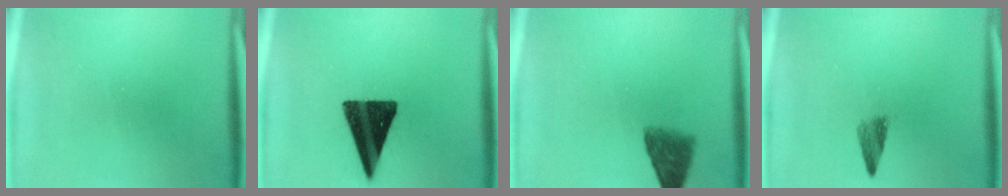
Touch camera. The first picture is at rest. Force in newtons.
{"total": 16.1}
{"total": 5.5}
{"total": 2.4}